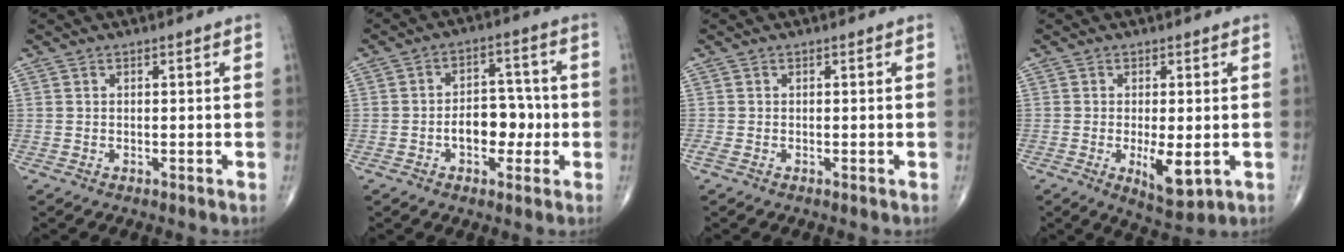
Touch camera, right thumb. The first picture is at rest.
{"total": 8.4, "force": [-1.7, 5.4, 6.2], "torque": [-0.062, 0.026, -0.032]}
{"total": 0.8, "force": [-0.3, 0.3, 0.7], "torque": [-0.023, -0.005, -0.010]}
{"total": 6.9, "force": [-1.4, 2.5, 6.3], "torque": [-0.100, -0.019, -0.014]}